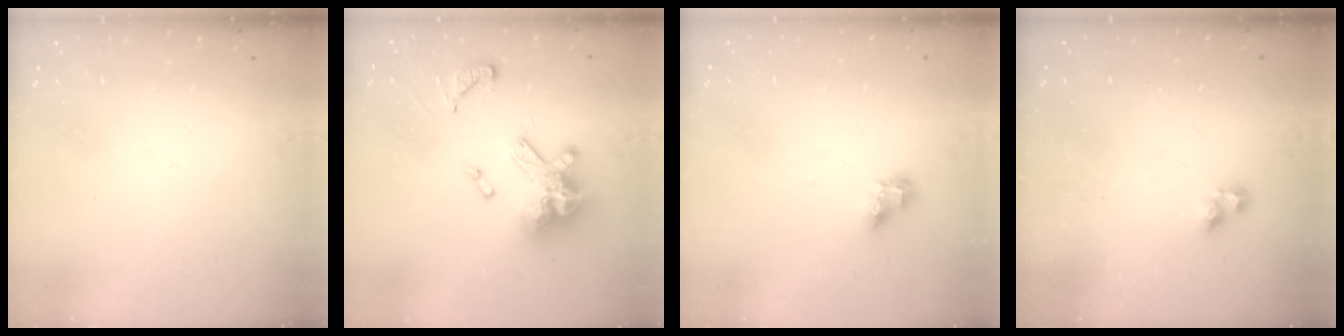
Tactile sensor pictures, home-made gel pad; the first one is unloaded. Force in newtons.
{"total": 17.4, "press": 17.2, "slide": 2.4}
{"total": 6.1, "press": 6.1, "slide": 0.3}
{"total": 4.2, "press": 4.1, "slide": 0.2}